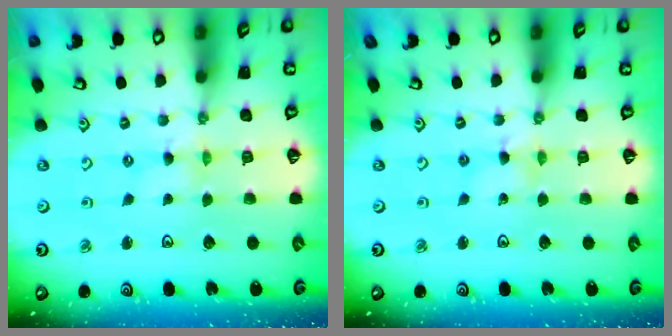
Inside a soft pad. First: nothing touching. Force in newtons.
{"total": 2.6, "press": 2.6, "slide": 0.3}